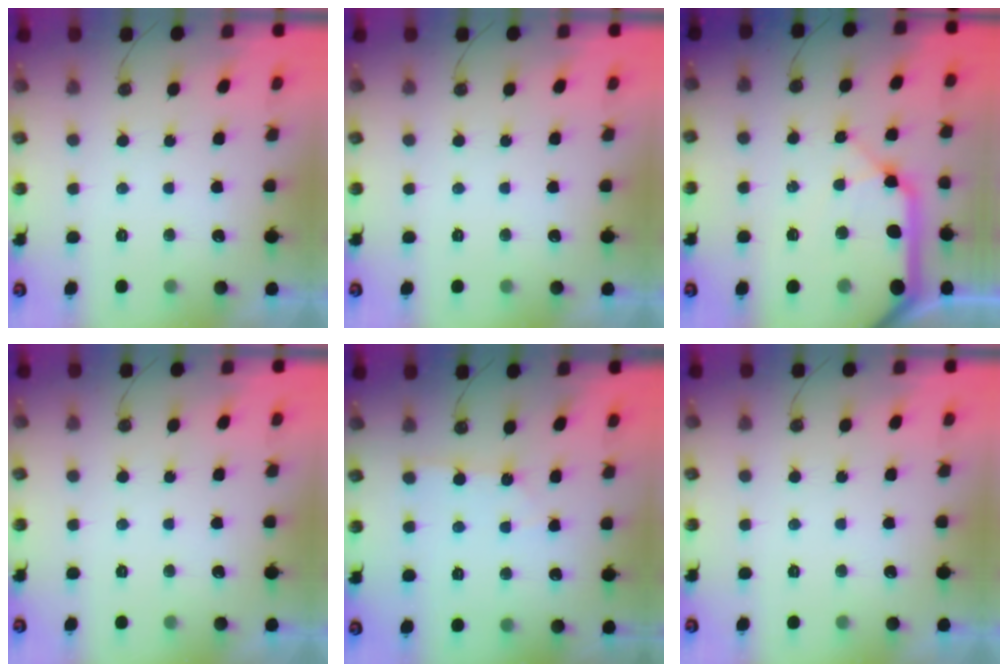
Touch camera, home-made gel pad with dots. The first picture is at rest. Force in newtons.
{"total": 0.0}
{"total": 20.2, "press": 20.0, "slide": 3.0}
{"total": 0.0}
{"total": 1.8, "press": 1.7, "slide": 0.3}
{"total": 0.0}